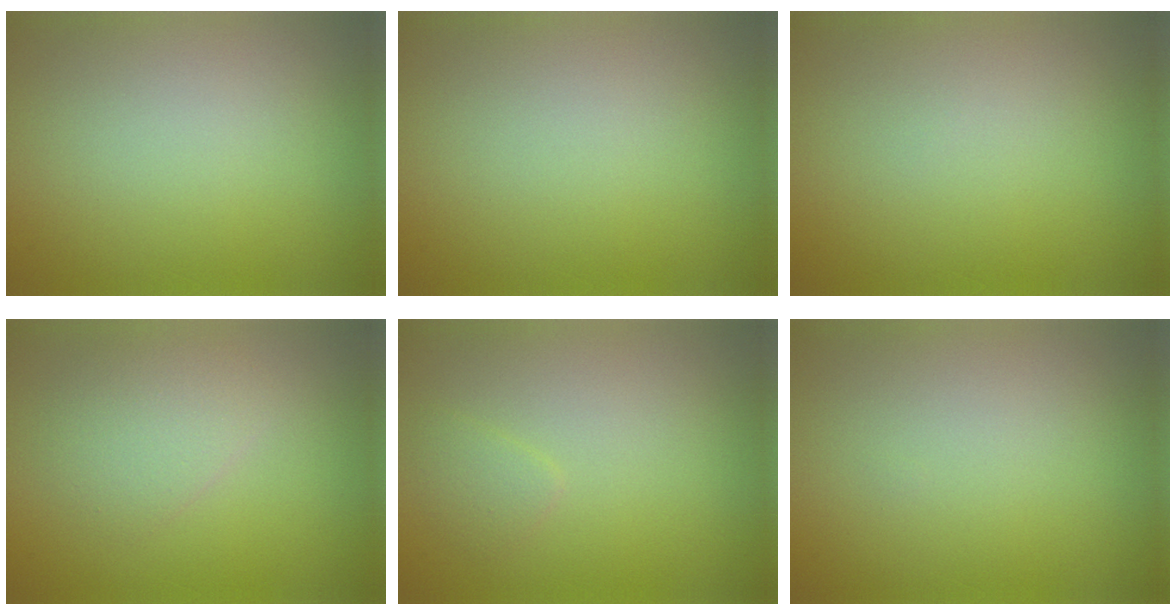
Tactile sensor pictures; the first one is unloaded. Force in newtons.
{"total": 0.0}
{"total": 0.0}
{"total": 2.6, "press": 2.6, "slide": 0.1}
{"total": 1.1, "press": 1.1, "slide": 0.1}
{"total": 0.0}